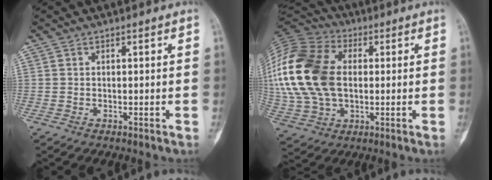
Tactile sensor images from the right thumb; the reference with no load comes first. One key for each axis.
{"total": 25.1, "fx": 2.0, "fy": 16.7, "fz": 18.6, "tx": -0.417, "ty": 0.009, "tz": 0.037}